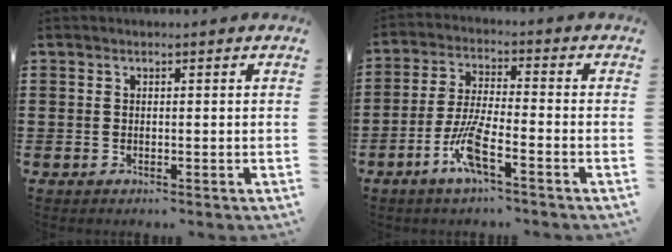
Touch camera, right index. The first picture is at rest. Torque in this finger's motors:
{"motor_torque": [1.25, 0.89, 0.23, 0.12]}